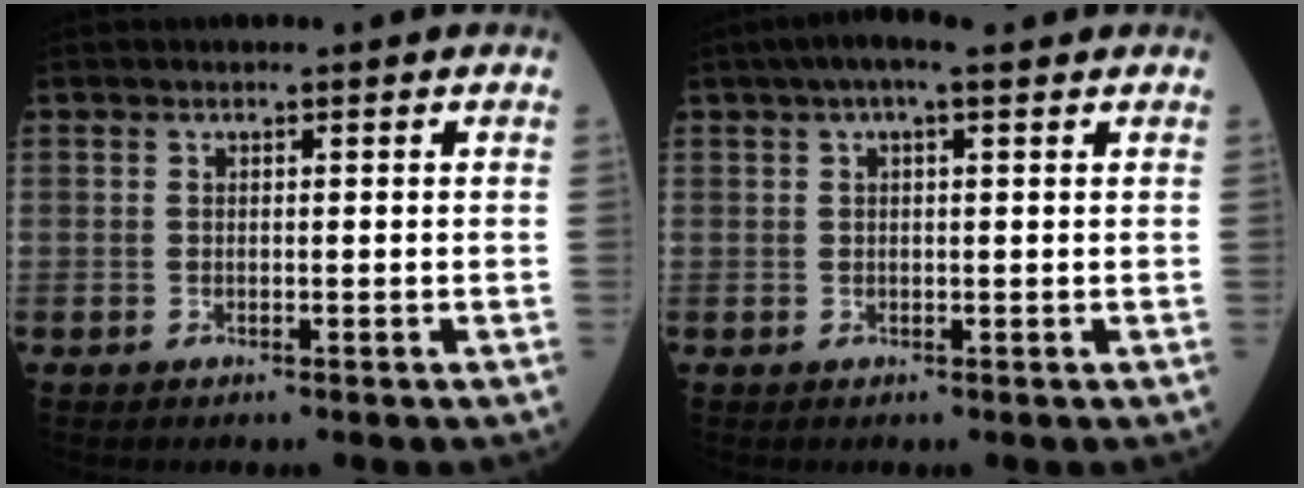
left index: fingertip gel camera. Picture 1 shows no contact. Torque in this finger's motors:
{"motor_torque": [0.52, -0.50, 0.23, 0.04]}